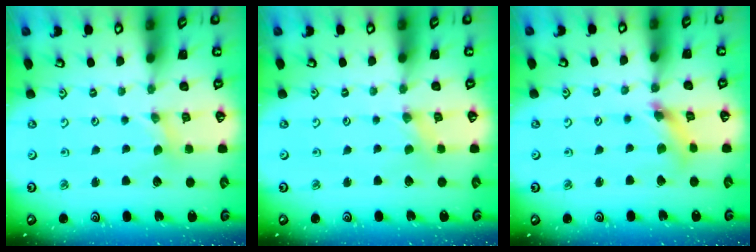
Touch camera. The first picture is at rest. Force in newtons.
{"total": 0.0}
{"total": 6.3, "press": 6.3, "slide": 0.7}